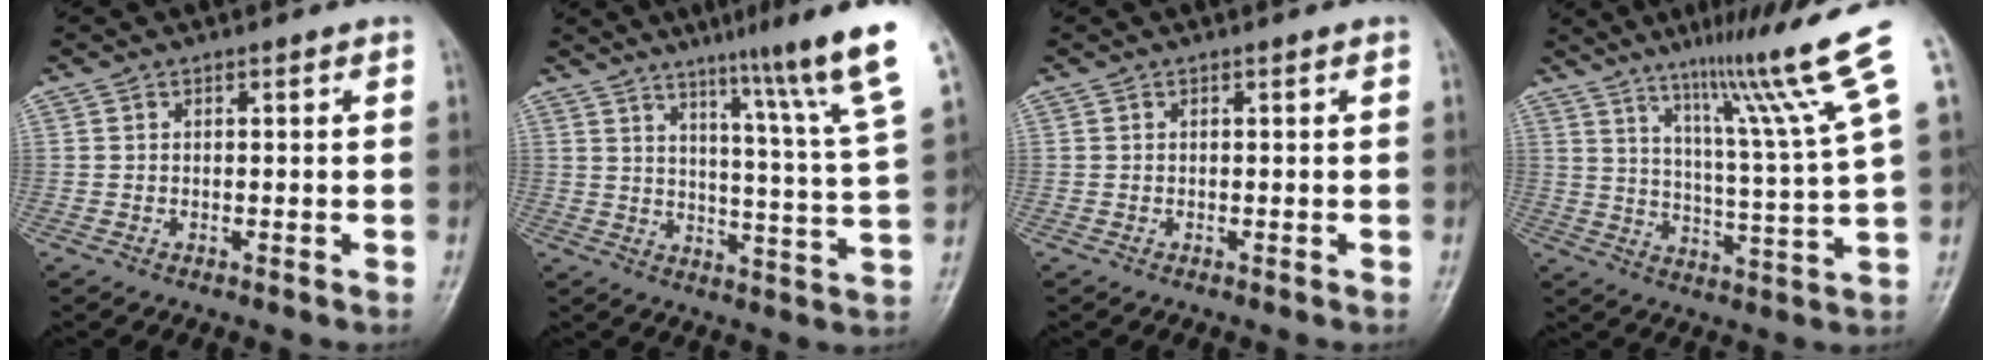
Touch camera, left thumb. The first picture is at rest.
{"total": 15.4, "force": [10.5, -1.0, 11.3], "torque": [-0.150, -0.067, 0.139]}
{"total": 0.0}
{"total": 14.1, "force": [9.2, -2.3, 10.5], "torque": [-0.160, -0.068, 0.149]}